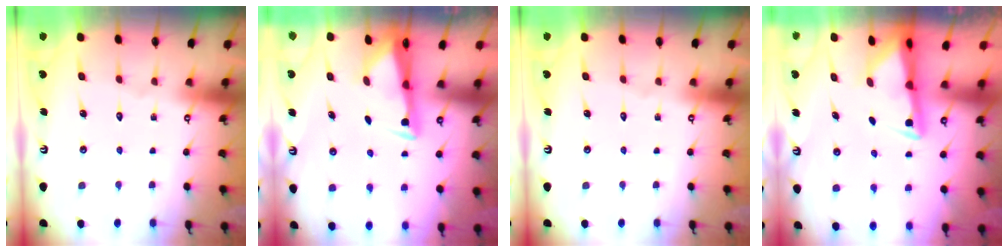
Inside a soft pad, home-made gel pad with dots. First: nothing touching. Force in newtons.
{"total": 3.1, "press": 3.0, "slide": 0.9}
{"total": 0.0}
{"total": 3.1, "press": 3.0, "slide": 0.6}